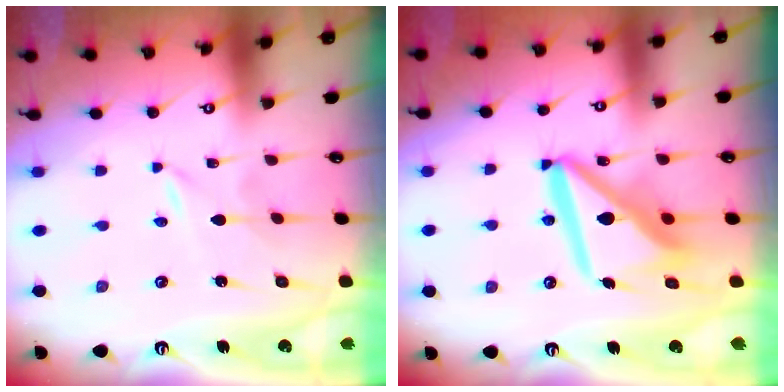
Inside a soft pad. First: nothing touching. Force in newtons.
{"total": 15.0, "press": 14.9, "slide": 1.9}